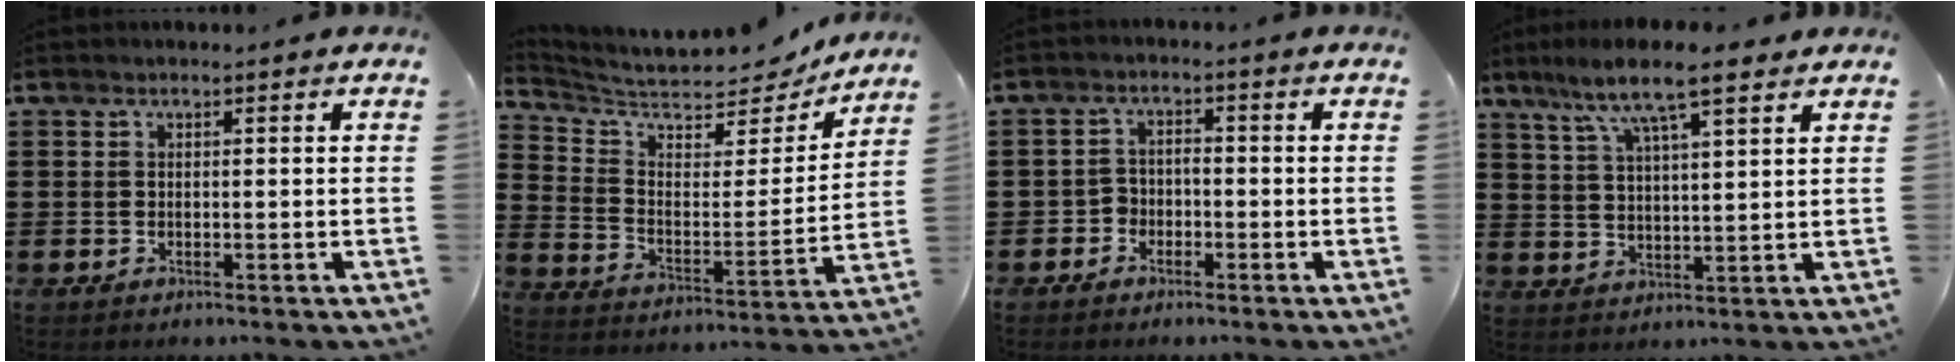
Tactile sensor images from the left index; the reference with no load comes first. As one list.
[{"total": 6.5, "force": [6.0, 1.7, 2.0], "torque": [-0.073, -0.046, 0.101]}, {"total": 2.2, "force": [-1.7, 1.3, 0.4], "torque": [-0.014, 0.005, -0.039]}, {"total": 8.2, "force": [6.1, 1.1, 5.4], "torque": [-0.123, -0.015, 0.106]}]